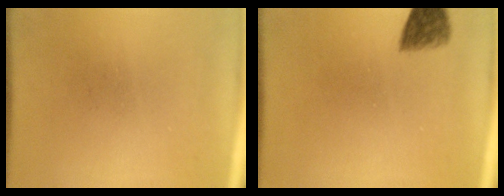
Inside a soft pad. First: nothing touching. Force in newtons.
{"total": 3.8}